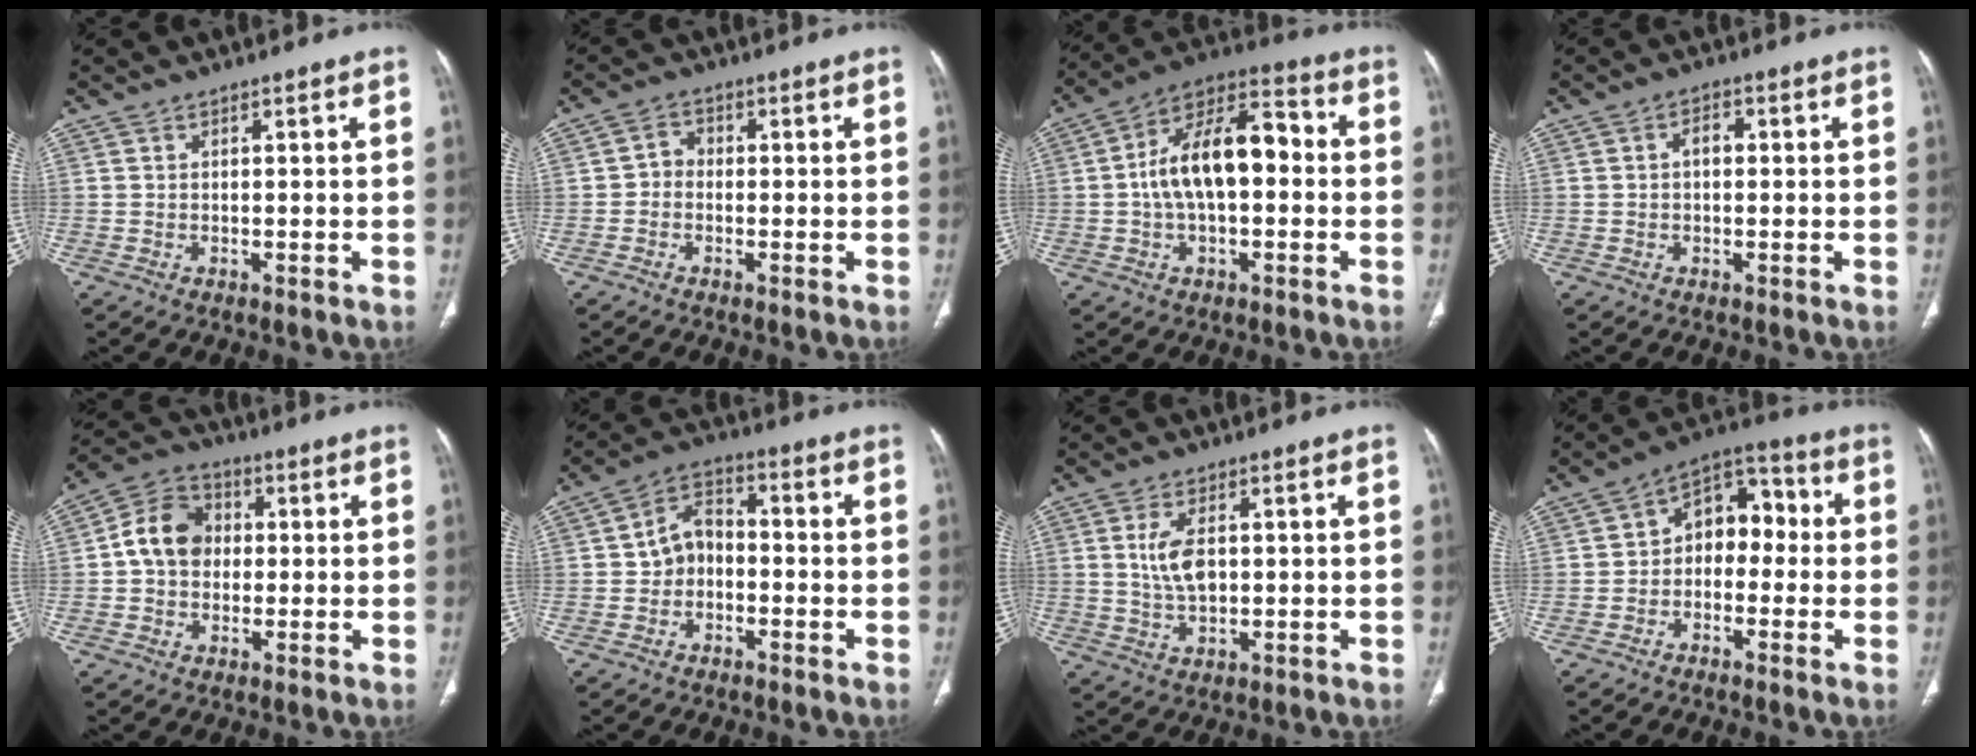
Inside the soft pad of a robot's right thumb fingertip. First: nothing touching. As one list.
[{"total": 2.7, "force": [-0.6, 2.3, 1.3], "torque": [-0.011, 0.011, -0.021]}, {"total": 15.8, "force": [0.0, 8.4, 13.4], "torque": [-0.219, 0.043, -0.012]}, {"total": 2.8, "force": [0.2, 1.8, 2.2], "torque": [-0.031, 0.012, 0.000]}, {"total": 9.8, "force": [0.5, 7.9, 5.8], "torque": [-0.086, 0.026, -0.002]}, {"total": 6.8, "force": [-1.1, 5.2, 4.2], "torque": [-0.052, 0.030, -0.036]}, {"total": 6.3, "force": [1.0, 3.4, 5.1], "torque": [-0.099, -0.004, 0.022]}, {"total": 9.6, "force": [-0.4, 6.8, 6.8], "torque": [-0.059, 0.041, -0.024]}]